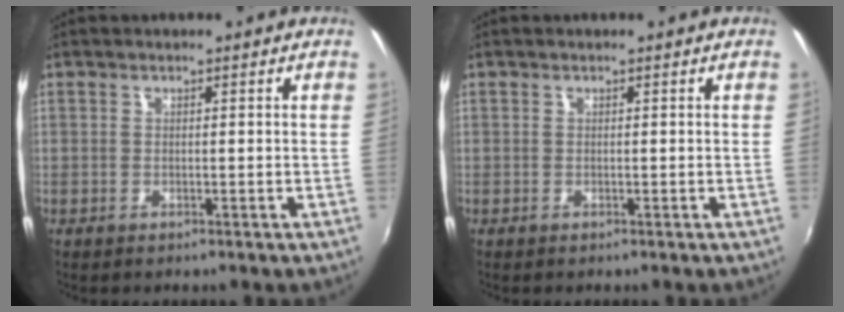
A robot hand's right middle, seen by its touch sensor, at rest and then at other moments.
{"total": 0.0}